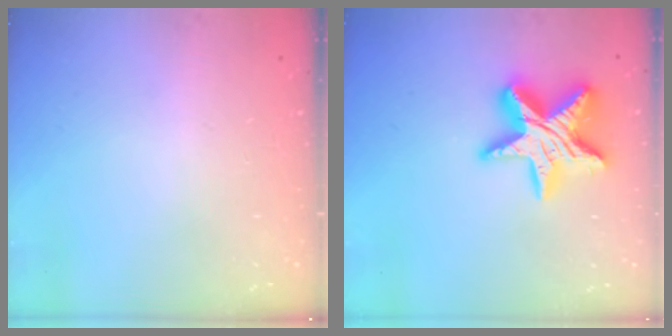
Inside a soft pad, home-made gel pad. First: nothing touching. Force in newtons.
{"total": 17.2, "press": 17.2, "slide": 1.4}